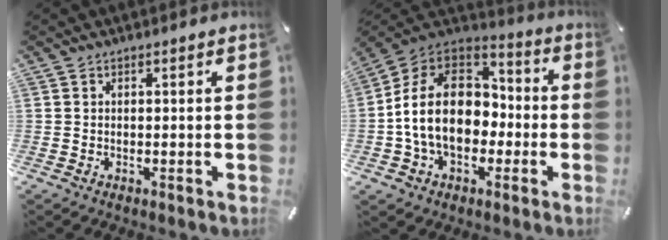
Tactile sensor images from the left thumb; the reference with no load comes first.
{"total": 18.3, "force": [-2.3, 14.0, 11.6], "torque": [-0.234, 0.021, -0.039]}